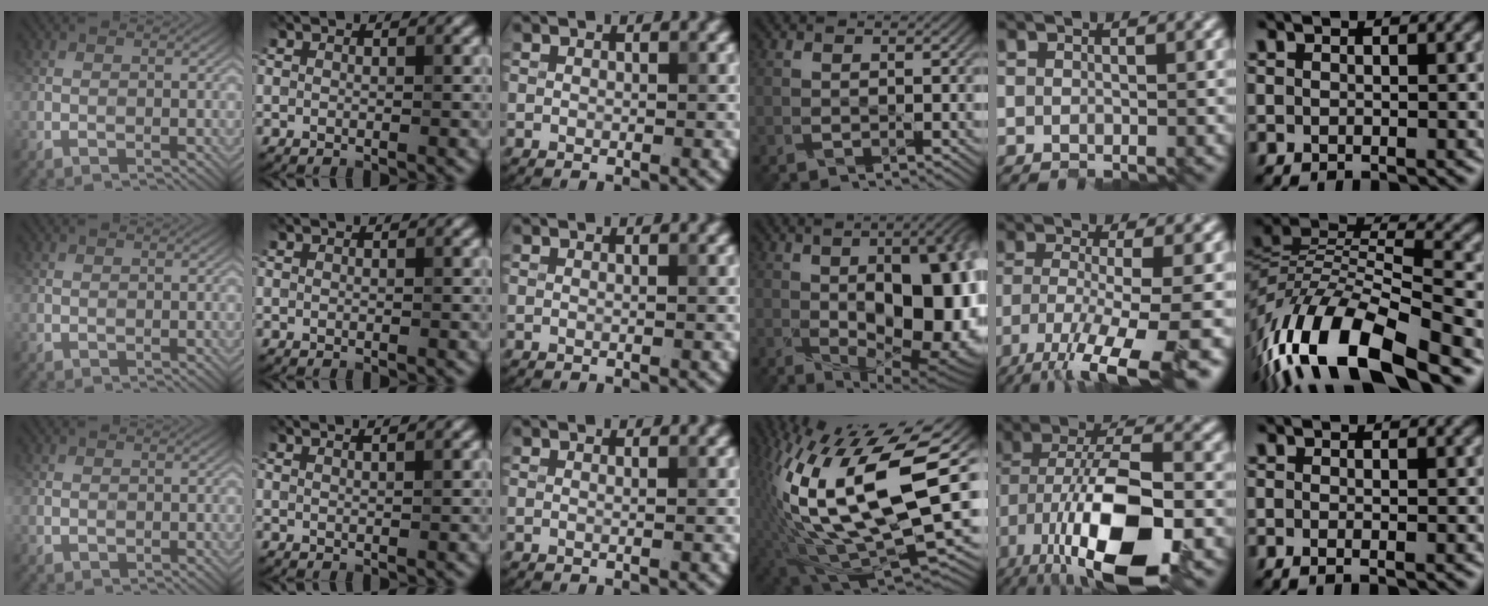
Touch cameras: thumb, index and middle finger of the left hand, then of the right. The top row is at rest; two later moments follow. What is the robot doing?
{"motion": "open", "object": "stapler"}